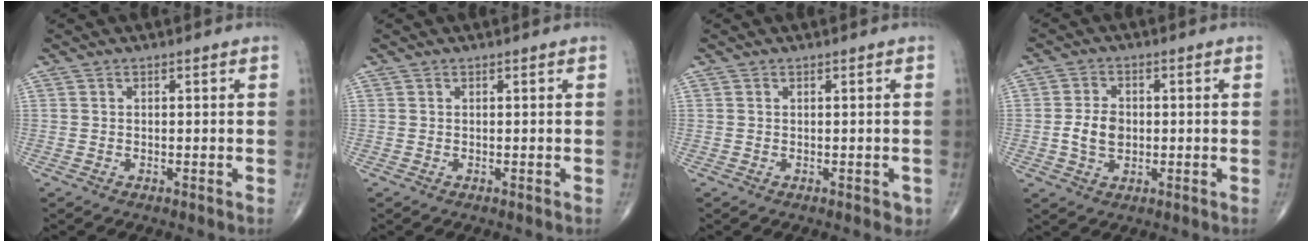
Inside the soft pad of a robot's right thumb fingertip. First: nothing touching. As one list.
[{"total": 0.0}, {"total": 1.2, "force": [-0.3, 0.8, 0.9], "torque": [0.000, 0.001, -0.002]}, {"total": 5.6, "force": [-0.5, 4.0, 3.9], "torque": [-0.066, 0.005, -0.008]}]